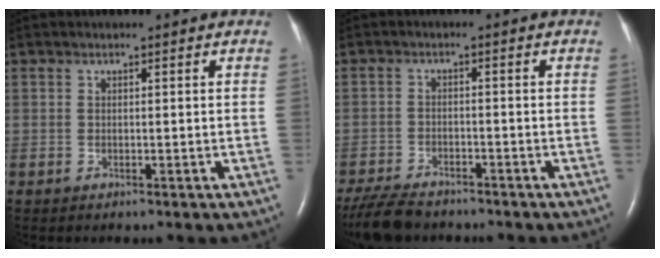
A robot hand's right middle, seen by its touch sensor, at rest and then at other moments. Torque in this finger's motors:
{"motor_torque": [0.00, 0.00, 0.01, 0.02]}